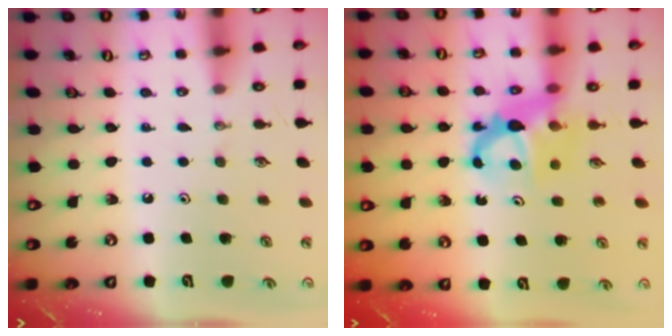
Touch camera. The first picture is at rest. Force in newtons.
{"total": 7.0, "press": 7.0, "slide": 0.5}